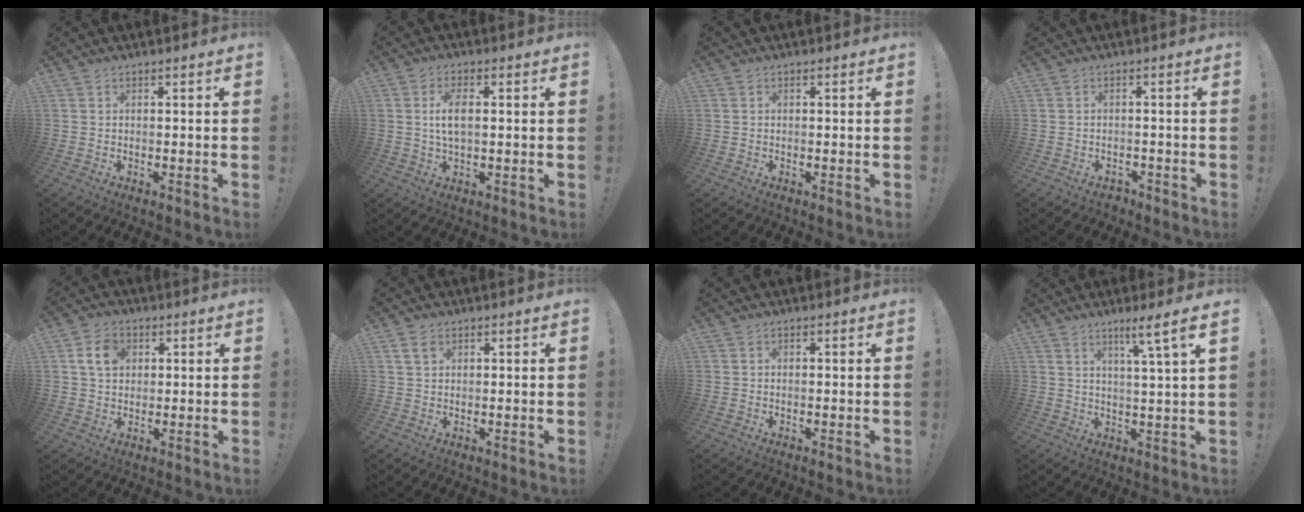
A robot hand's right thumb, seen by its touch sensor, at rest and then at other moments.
{"total": 5.8, "force": [0.7, 2.5, 5.2], "torque": [-0.093, 0.000, 0.010]}
{"total": 0.0}
{"total": 1.4, "force": [-1.0, 0.8, 0.5], "torque": [-0.007, -0.001, -0.019]}
{"total": 7.3, "force": [2.2, 5.4, 4.4], "torque": [-0.070, 0.009, 0.043]}
{"total": 3.2, "force": [1.7, 1.8, 2.0], "torque": [-0.030, -0.002, 0.030]}
{"total": 0.0}
{"total": 7.0, "force": [3.8, -1.1, 5.7], "torque": [-0.076, -0.024, 0.051]}